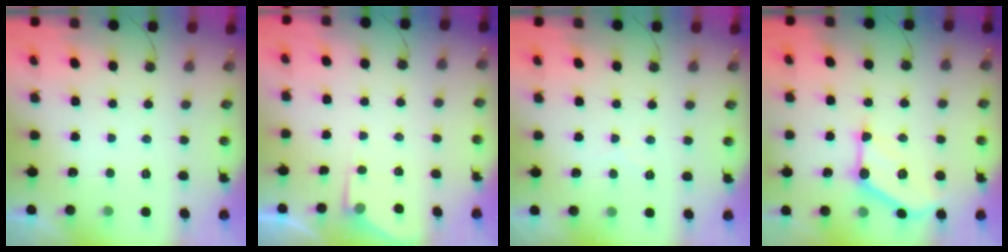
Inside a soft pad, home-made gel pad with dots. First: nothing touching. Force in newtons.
{"total": 3.5, "press": 3.5, "slide": 0.6}
{"total": 4.8, "press": 4.7, "slide": 0.8}
{"total": 13.6, "press": 13.6, "slide": 0.7}